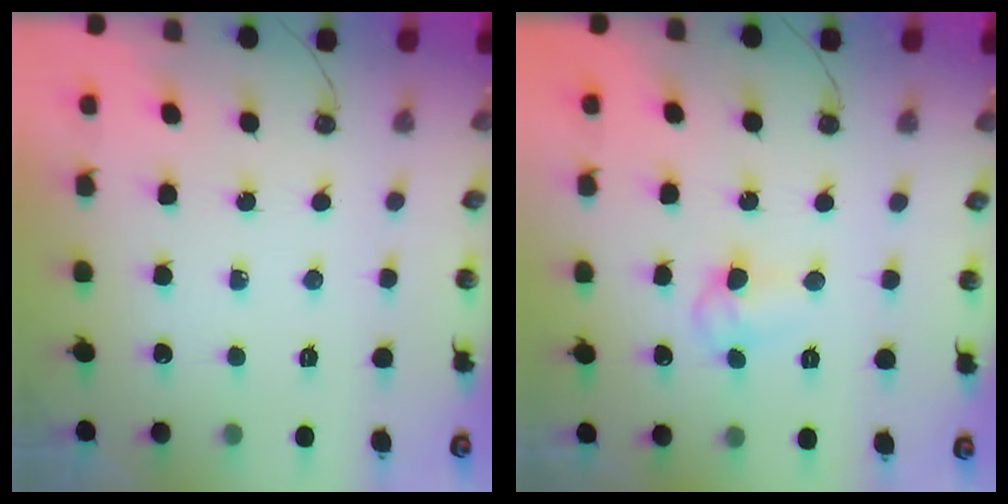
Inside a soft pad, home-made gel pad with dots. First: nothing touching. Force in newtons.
{"total": 5.3, "press": 5.2, "slide": 1.0}